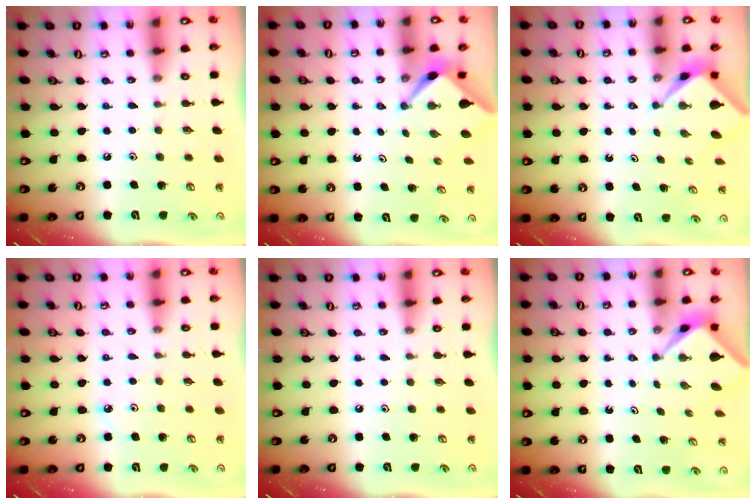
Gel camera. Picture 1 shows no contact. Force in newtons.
{"total": 2.4, "press": 2.4, "slide": 0.3}
{"total": 1.9, "press": 1.9, "slide": 0.2}
{"total": 3.0, "press": 3.0, "slide": 0.5}
{"total": 0.0}
{"total": 1.9, "press": 1.9, "slide": 0.2}